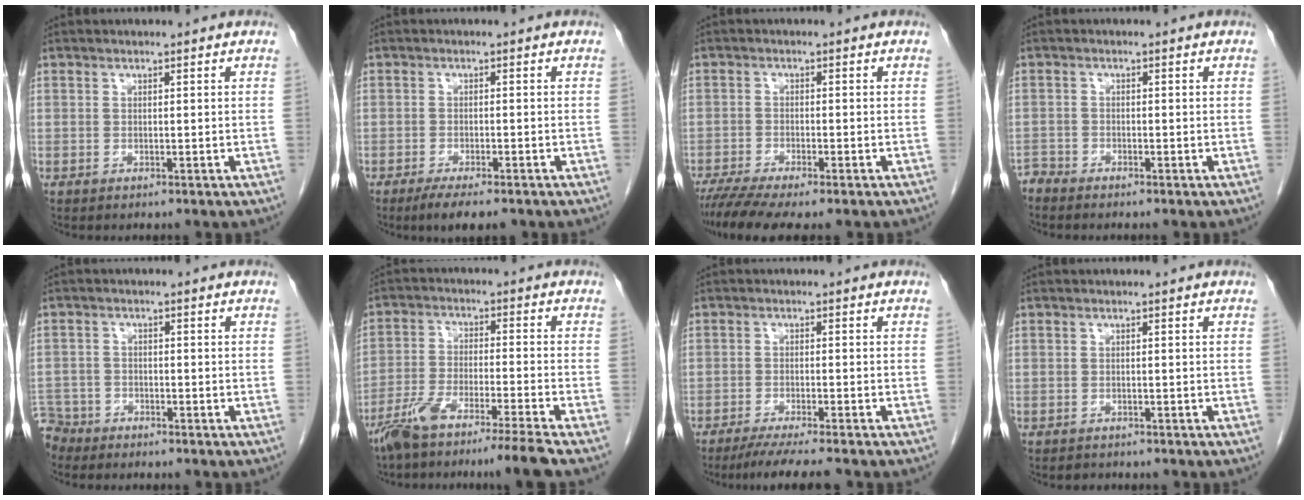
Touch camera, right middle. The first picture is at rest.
{"total": 5.1, "force": [-3.8, 1.1, 3.2], "torque": [-0.049, -0.010, -0.057]}
{"total": 6.3, "force": [-5.1, 0.4, 3.8], "torque": [-0.062, -0.012, -0.085]}
{"total": 1.6, "force": [-1.6, 0.0, -0.3], "torque": [0.013, -0.007, -0.031]}
{"total": 4.6, "force": [-4.2, 1.8, -0.7], "torque": [0.017, -0.006, -0.084]}
{"total": 10.9, "force": [-8.8, -1.7, 6.1], "torque": [-0.098, -0.023, -0.150]}
{"total": 7.2, "force": [-6.1, -0.5, 3.7], "torque": [-0.048, -0.020, -0.097]}
{"total": 1.1, "force": [-1.0, 0.4, 0.0], "torque": [-0.009, -0.002, -0.017]}